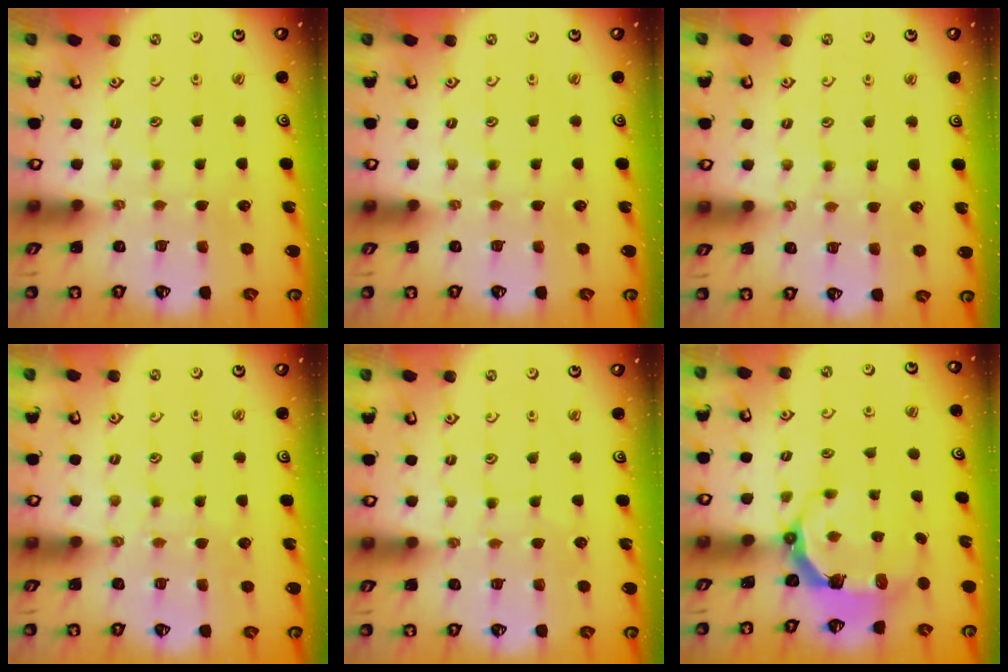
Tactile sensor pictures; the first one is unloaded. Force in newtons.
{"total": 0.0}
{"total": 2.7, "press": 2.7, "slide": 0.5}
{"total": 4.6, "press": 4.6, "slide": 0.4}
{"total": 4.0, "press": 4.0, "slide": 0.3}
{"total": 6.5, "press": 4.9, "slide": 4.2}